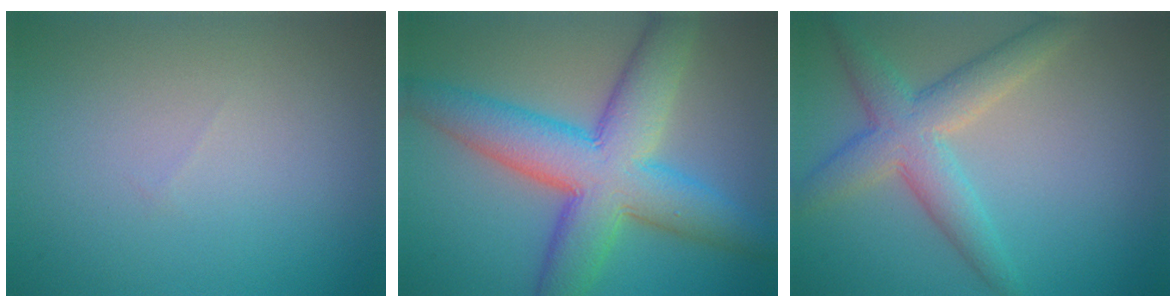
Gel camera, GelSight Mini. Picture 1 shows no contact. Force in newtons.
{"total": 10.1, "press": 10.1, "slide": 0.1}
{"total": 4.9, "press": 4.9, "slide": 0.1}